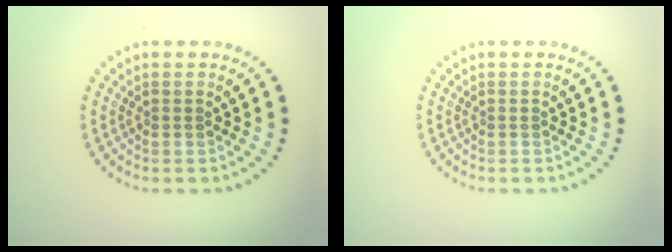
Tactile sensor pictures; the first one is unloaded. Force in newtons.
{"total": 0.0}